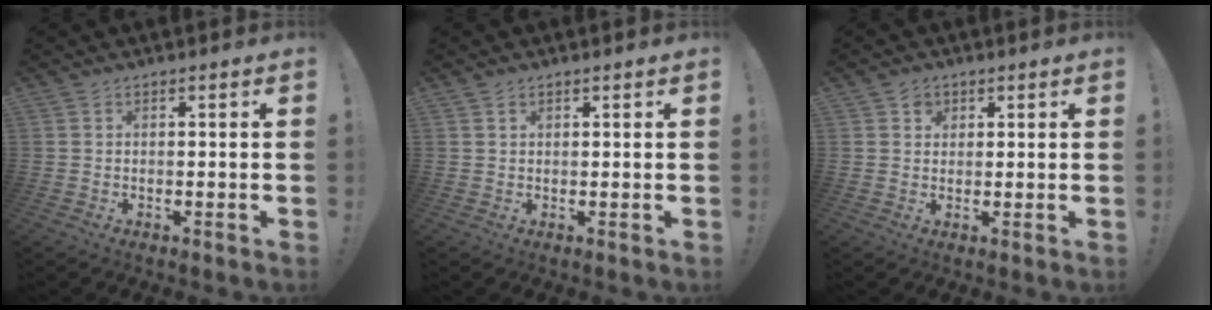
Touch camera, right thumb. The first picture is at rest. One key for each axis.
{"total": 1.1, "fx": 0.9, "fy": 0.5, "fz": 0.3, "tx": -0.006, "ty": -0.001, "tz": 0.018}
{"total": 2.3, "fx": 1.2, "fy": 2.0, "fz": 0.4, "tx": 0.003, "ty": -0.007, "tz": 0.018}